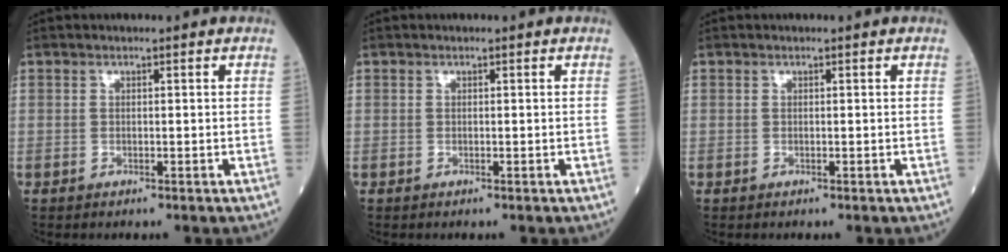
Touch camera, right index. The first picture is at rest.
{"total": 0.0}
{"total": 0.0}